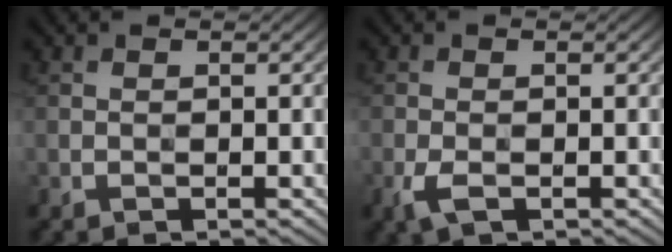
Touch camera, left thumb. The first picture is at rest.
{"total": 2.4, "force": [-1.1, 1.0, 1.8], "torque": [-0.047, -0.006, -0.026]}